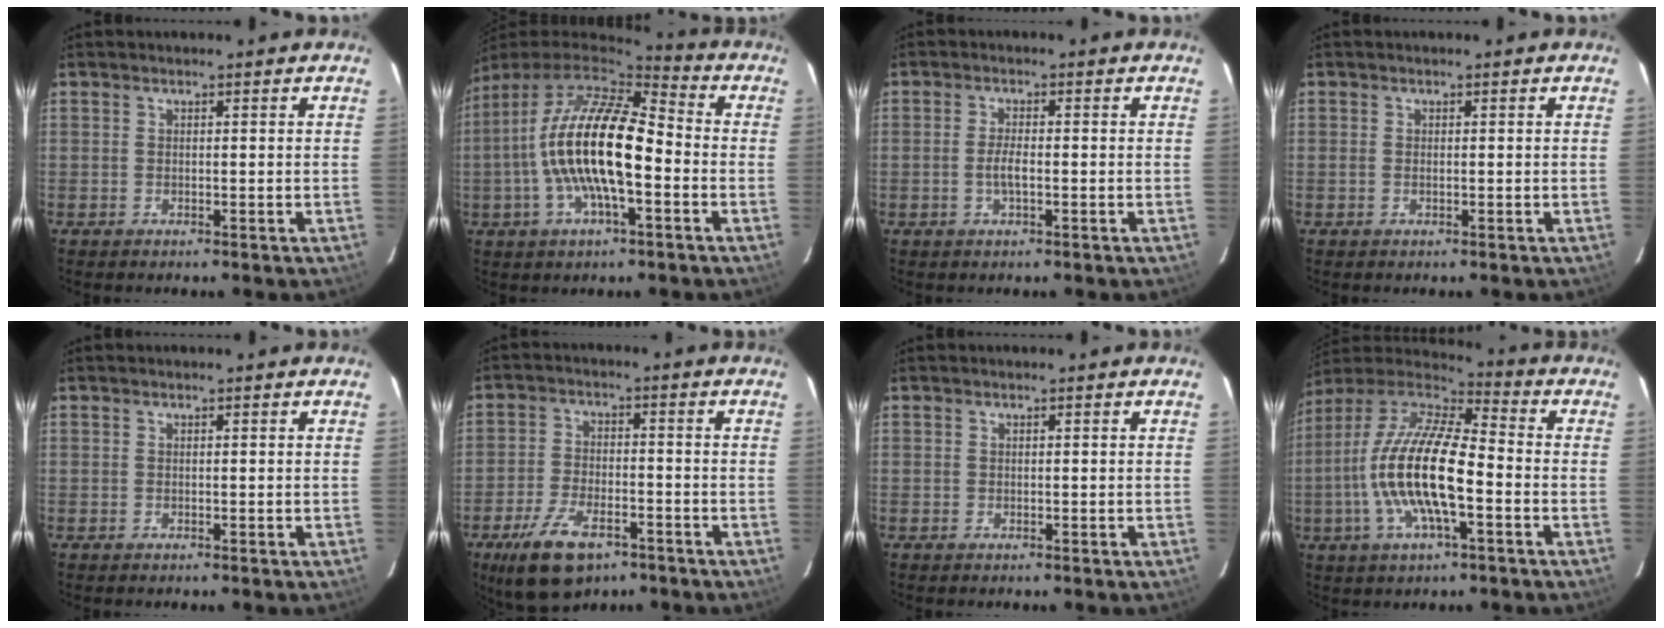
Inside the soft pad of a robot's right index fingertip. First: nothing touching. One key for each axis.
{"total": 17.1, "fx": -2.7, "fy": 5.3, "fz": 16.0, "tx": -0.292, "ty": -0.003, "tz": -0.055}
{"total": 2.7, "fx": -0.7, "fy": 0.7, "fz": 2.5, "tx": -0.051, "ty": -0.002, "tz": -0.014}
{"total": 0.6, "fx": -0.1, "fy": 0.3, "fz": 0.5, "tx": -0.012, "ty": 0.000, "tz": -0.003}
{"total": 0.0}
{"total": 12.3, "fx": -7.6, "fy": 5.8, "fz": 7.6, "tx": -0.171, "ty": -0.014, "tz": -0.132}
{"total": 0.0}
{"total": 18.5, "fx": -4.0, "fy": 5.6, "fz": 17.1, "tx": -0.332, "ty": -0.007, "tz": -0.083}